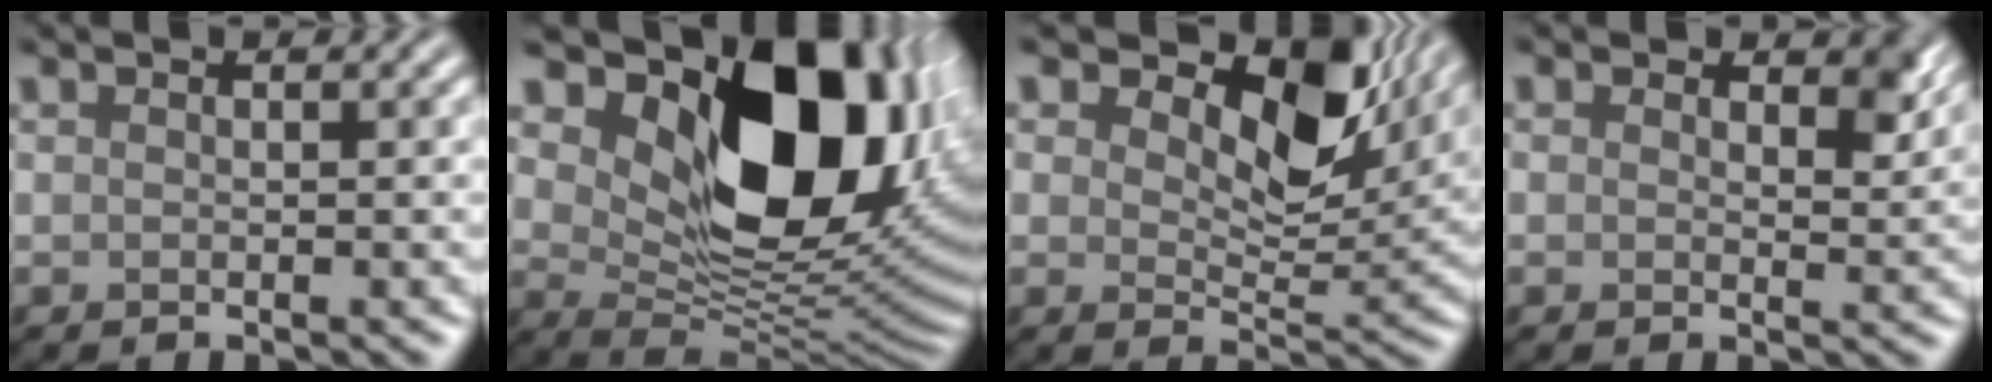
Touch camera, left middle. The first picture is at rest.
{"total": 14.2, "force": [5.4, 8.1, 10.3], "torque": [-0.137, -0.012, 0.099]}
{"total": 10.1, "force": [5.2, 5.3, 6.9], "torque": [-0.108, -0.003, 0.083]}
{"total": 2.4, "force": [1.3, 1.4, 1.5], "torque": [-0.022, -0.007, 0.017]}